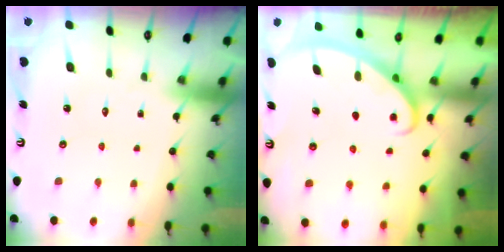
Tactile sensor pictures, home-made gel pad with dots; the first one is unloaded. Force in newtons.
{"total": 3.0, "press": 3.0, "slide": 0.4}